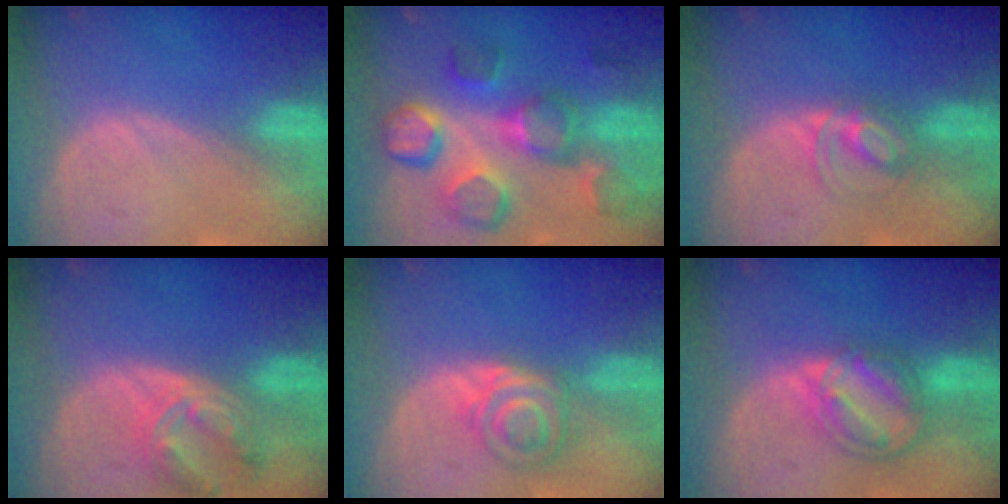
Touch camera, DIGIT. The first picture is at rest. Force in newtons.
{"total": 11.6, "press": 10.9, "slide": 4.0}
{"total": 4.3, "press": 4.3, "slide": 0.4}
{"total": 8.0, "press": 7.0, "slide": 3.9}
{"total": 6.0, "press": 5.5, "slide": 2.2}
{"total": 8.2, "press": 7.0, "slide": 4.3}